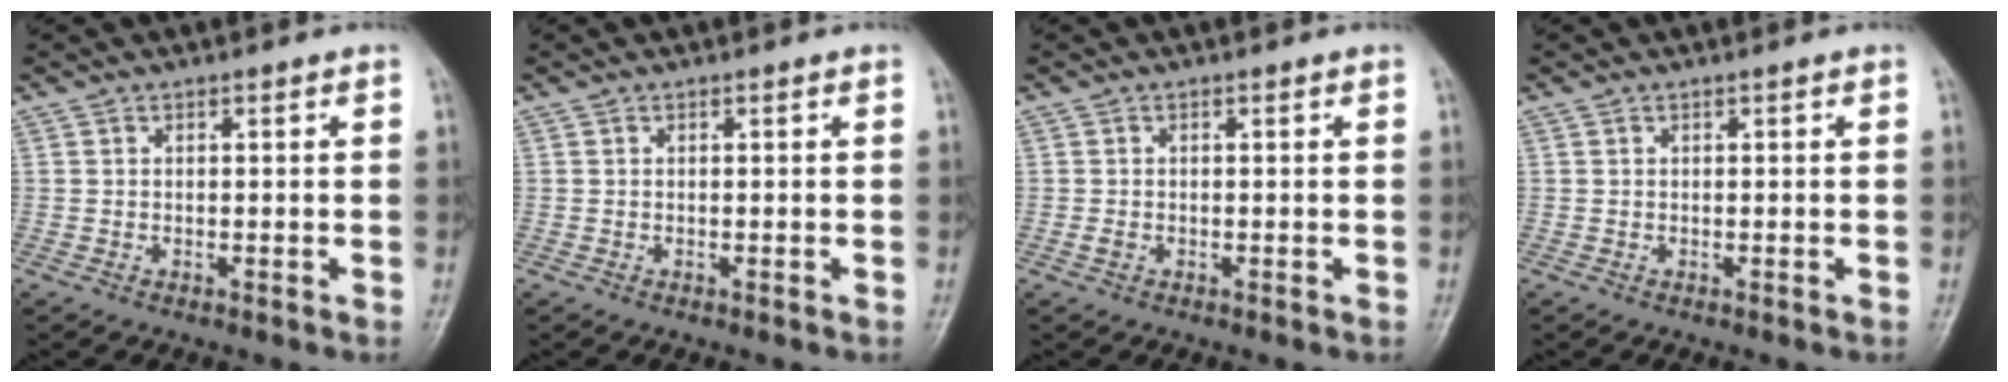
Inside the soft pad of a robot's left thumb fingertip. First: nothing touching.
{"total": 0.0}
{"total": 0.9, "force": [-0.2, 0.7, 0.5], "torque": [-0.009, -0.001, -0.004]}
{"total": 0.0}